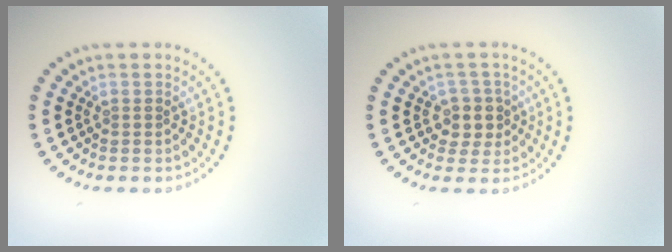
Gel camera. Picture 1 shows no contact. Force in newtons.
{"total": 2.6, "press": 2.3, "slide": 1.3}